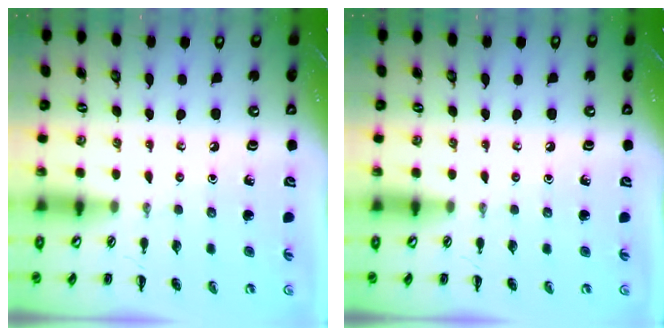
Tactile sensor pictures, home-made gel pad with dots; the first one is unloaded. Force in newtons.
{"total": 0.0}